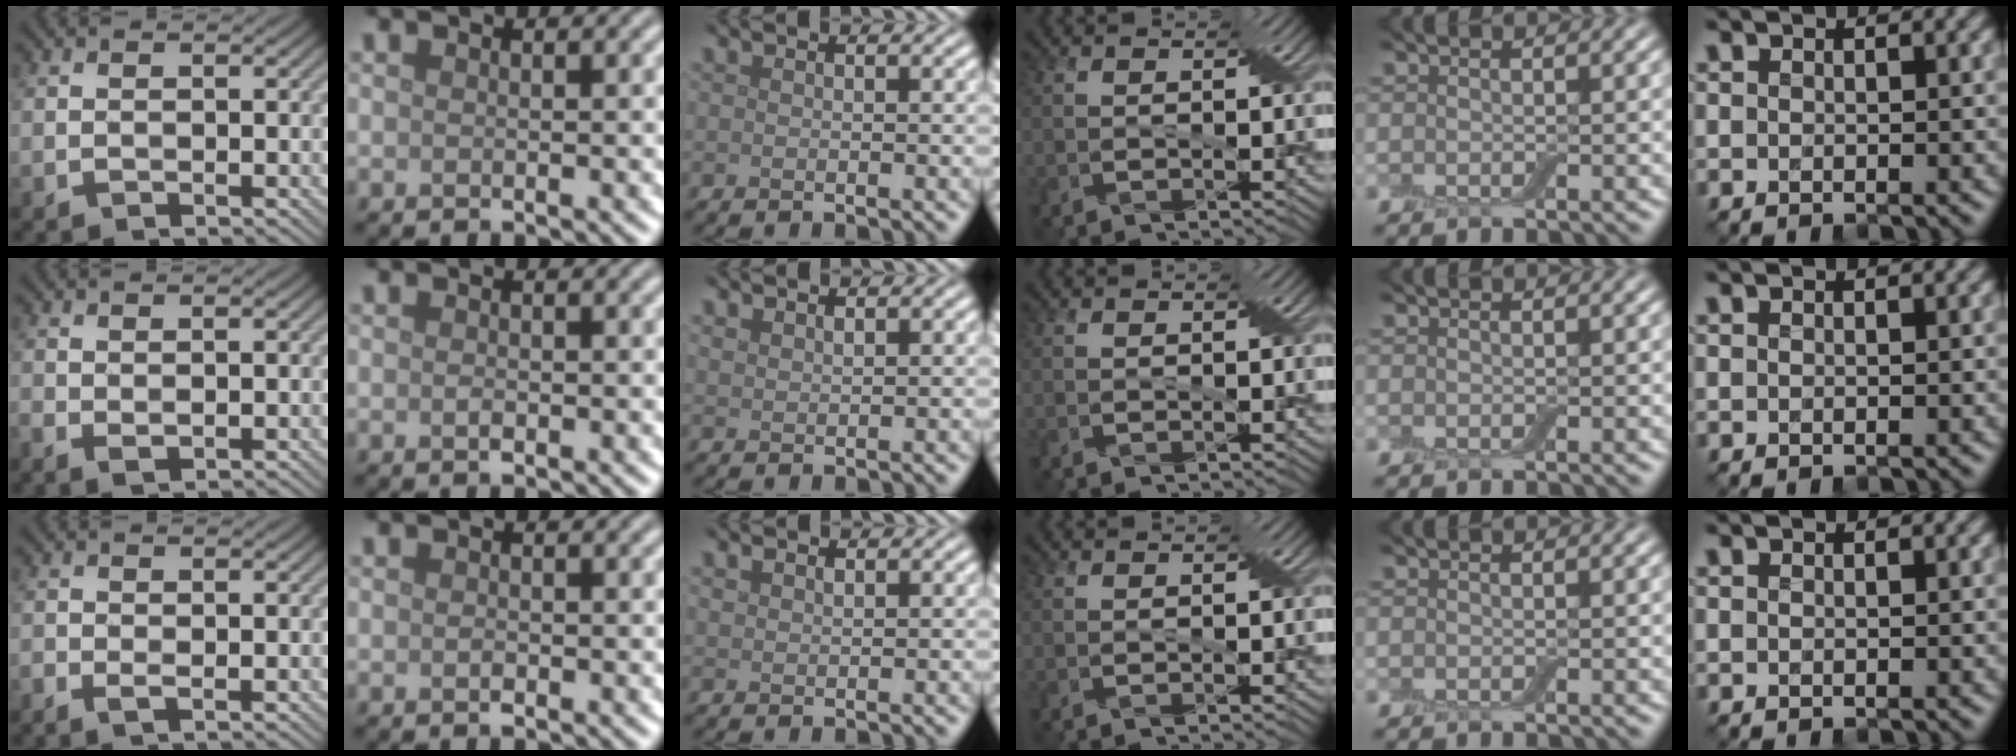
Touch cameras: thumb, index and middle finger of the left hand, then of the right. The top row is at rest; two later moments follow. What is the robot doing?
{"motion": "cut", "object": "aluminum foil"}